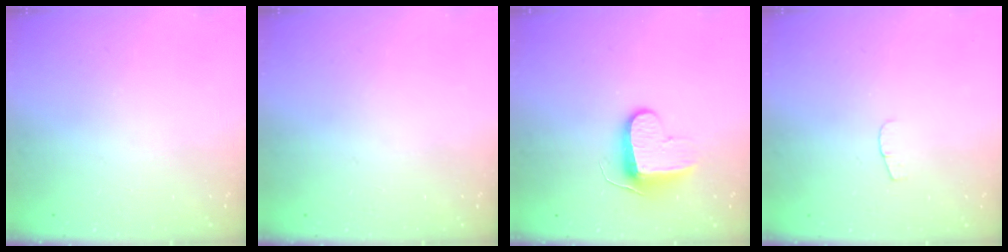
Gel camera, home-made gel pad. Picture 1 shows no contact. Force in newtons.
{"total": 0.0}
{"total": 9.4, "press": 9.4, "slide": 0.2}
{"total": 4.1, "press": 4.1, "slide": 0.4}